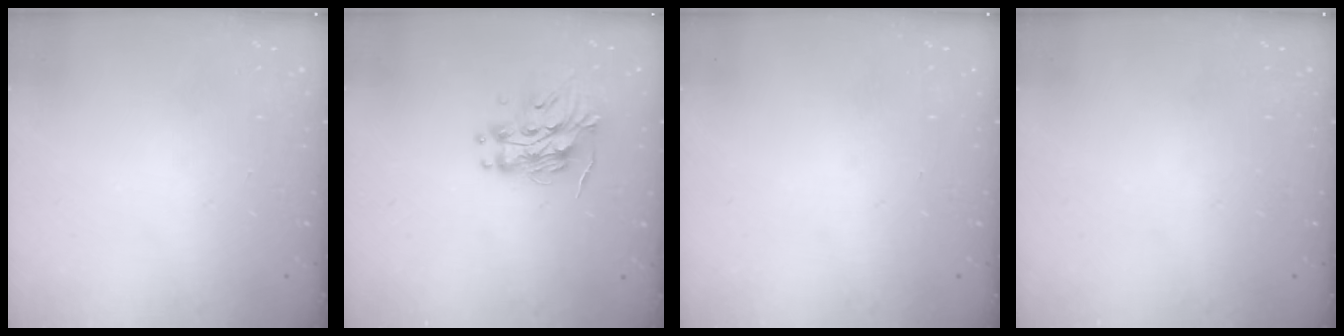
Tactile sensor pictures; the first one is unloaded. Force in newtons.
{"total": 12.2, "press": 12.1, "slide": 1.2}
{"total": 0.0}
{"total": 0.0}